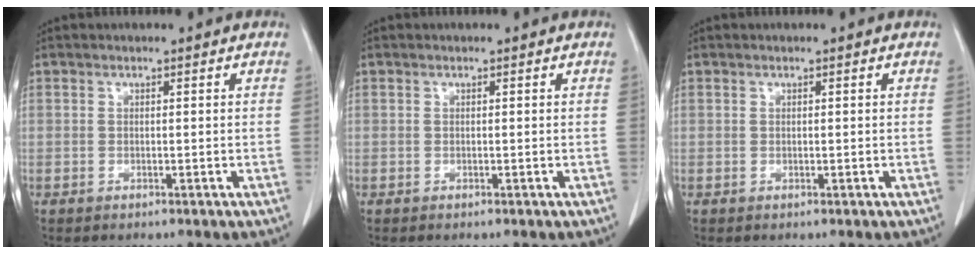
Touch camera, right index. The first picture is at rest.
{"total": 0.0}
{"total": 0.0}